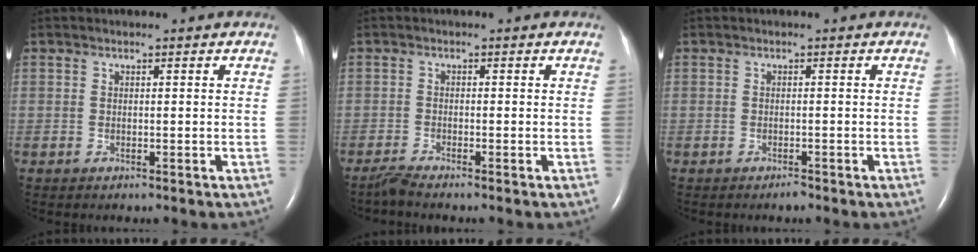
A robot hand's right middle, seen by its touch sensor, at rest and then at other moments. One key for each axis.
{"total": 1.7, "fx": -1.5, "fy": -0.3, "fz": 0.5, "tx": -0.021, "ty": -0.007, "tz": -0.034}
{"total": 0.8, "fx": -0.7, "fy": 0.0, "fz": 0.3, "tx": -0.011, "ty": -0.003, "tz": -0.007}